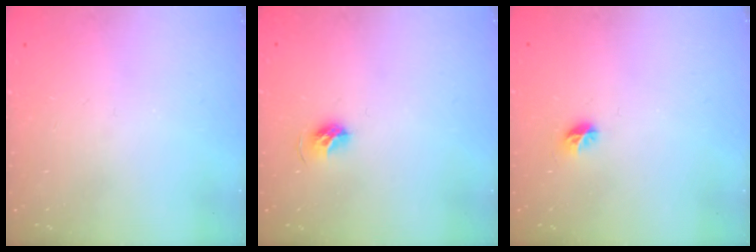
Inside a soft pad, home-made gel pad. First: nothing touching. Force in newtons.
{"total": 6.2, "press": 6.1, "slide": 1.2}
{"total": 5.4, "press": 5.2, "slide": 1.4}